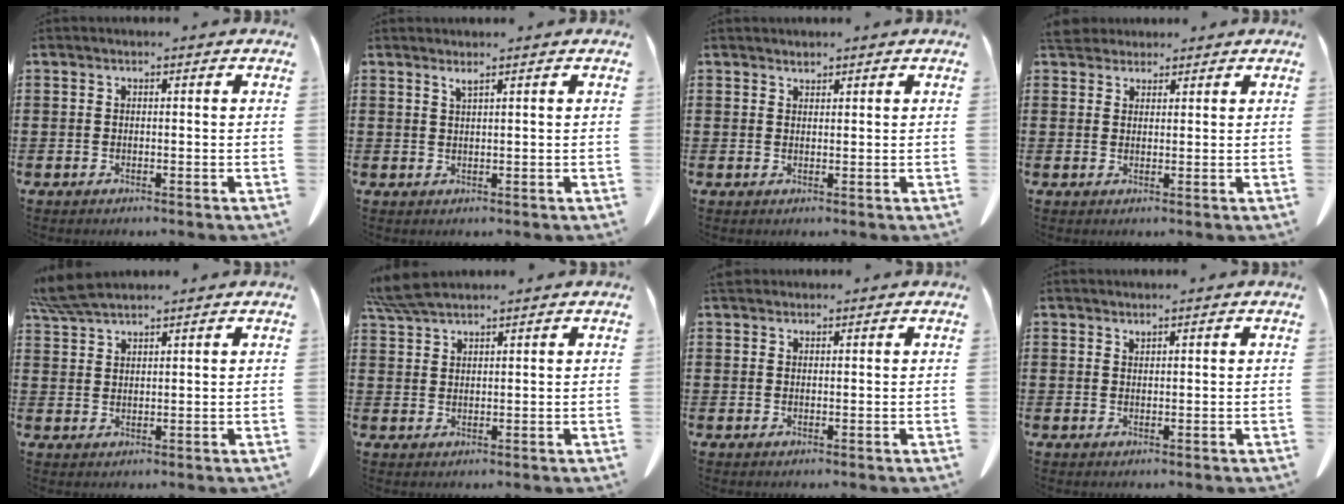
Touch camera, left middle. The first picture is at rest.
{"total": 1.2, "force": [0.9, -0.2, 0.7], "torque": [-0.014, -0.004, 0.019]}
{"total": 1.2, "force": [1.2, 0.2, 0.0], "torque": [-0.003, -0.002, 0.025]}
{"total": 3.6, "force": [3.3, 1.1, 1.0], "torque": [-0.030, -0.003, 0.065]}
{"total": 5.1, "force": [4.5, 0.6, 2.4], "torque": [-0.060, -0.007, 0.086]}
{"total": 4.5, "force": [3.9, 0.5, 2.2], "torque": [-0.055, -0.005, 0.075]}
{"total": 1.3, "force": [1.2, 0.5, 0.4], "torque": [-0.012, 0.002, 0.024]}
{"total": 0.9, "force": [0.9, 0.0, 0.1], "torque": [-0.004, -0.004, 0.018]}